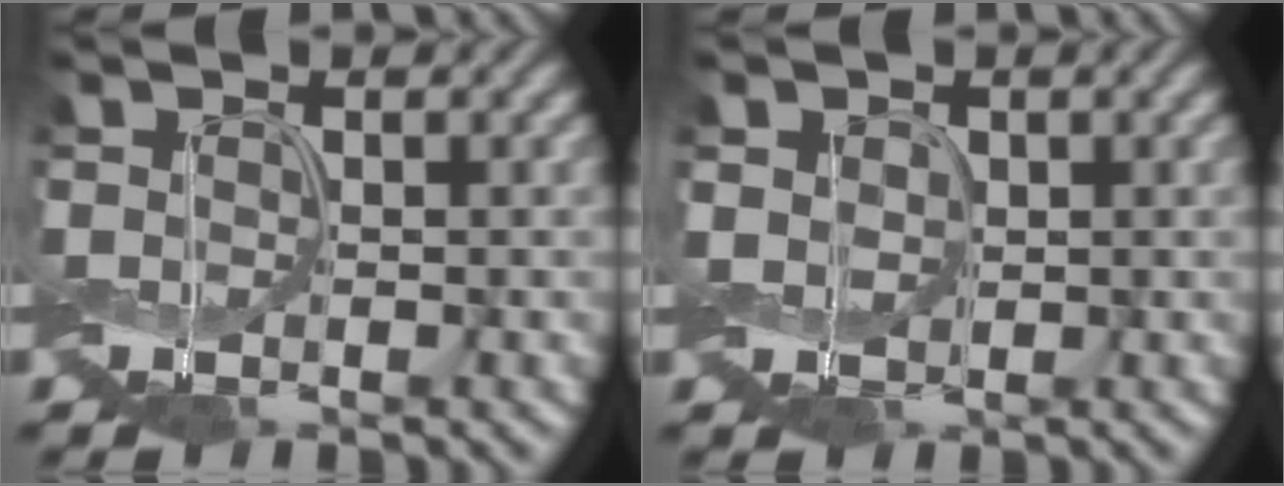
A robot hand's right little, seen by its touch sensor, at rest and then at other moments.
{"total": 2.1, "force": [0.1, 1.9, 1.1], "torque": [-0.027, 0.001, -0.005]}